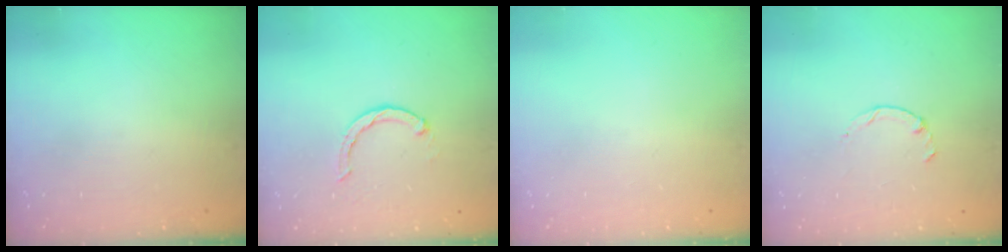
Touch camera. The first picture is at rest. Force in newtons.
{"total": 2.4, "press": 2.4, "slide": 0.4}
{"total": 0.0}
{"total": 1.3, "press": 1.2, "slide": 0.4}